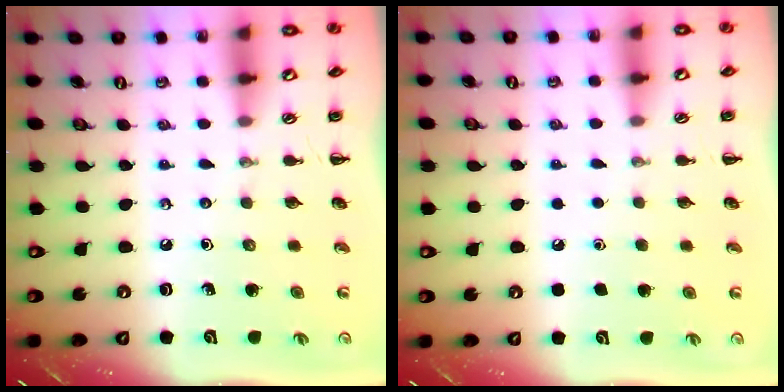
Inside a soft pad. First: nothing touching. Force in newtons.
{"total": 1.8, "press": 1.7, "slide": 0.1}